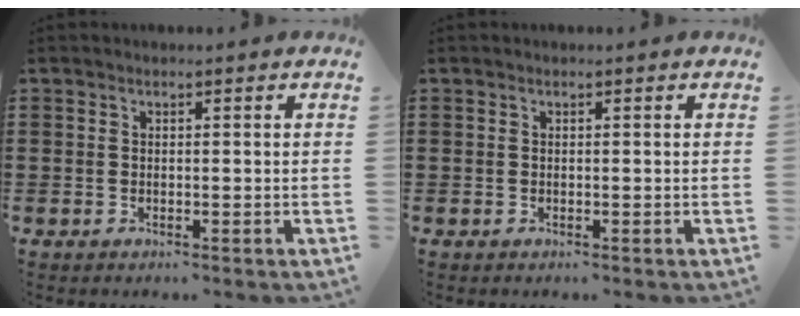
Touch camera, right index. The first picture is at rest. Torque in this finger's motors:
{"motor_torque": [-0.02, 0.02, 0.00, -0.01]}